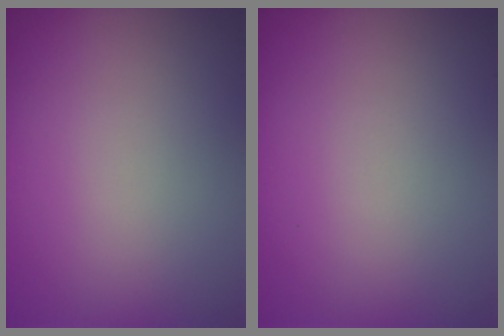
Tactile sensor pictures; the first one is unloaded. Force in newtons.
{"total": 0.0}